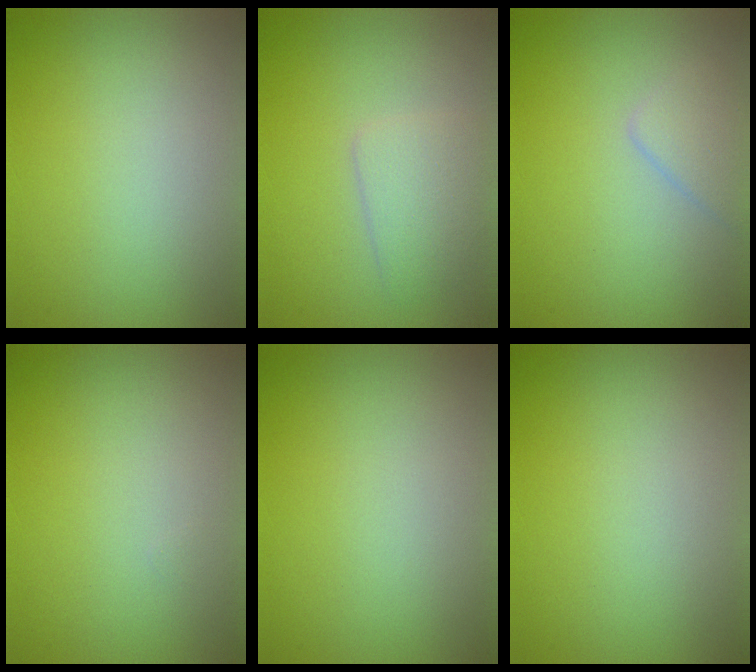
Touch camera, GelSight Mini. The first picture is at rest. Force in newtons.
{"total": 2.5, "press": 2.5, "slide": 0.0}
{"total": 1.8, "press": 1.8, "slide": 0.1}
{"total": 0.0}
{"total": 0.0}
{"total": 0.0}